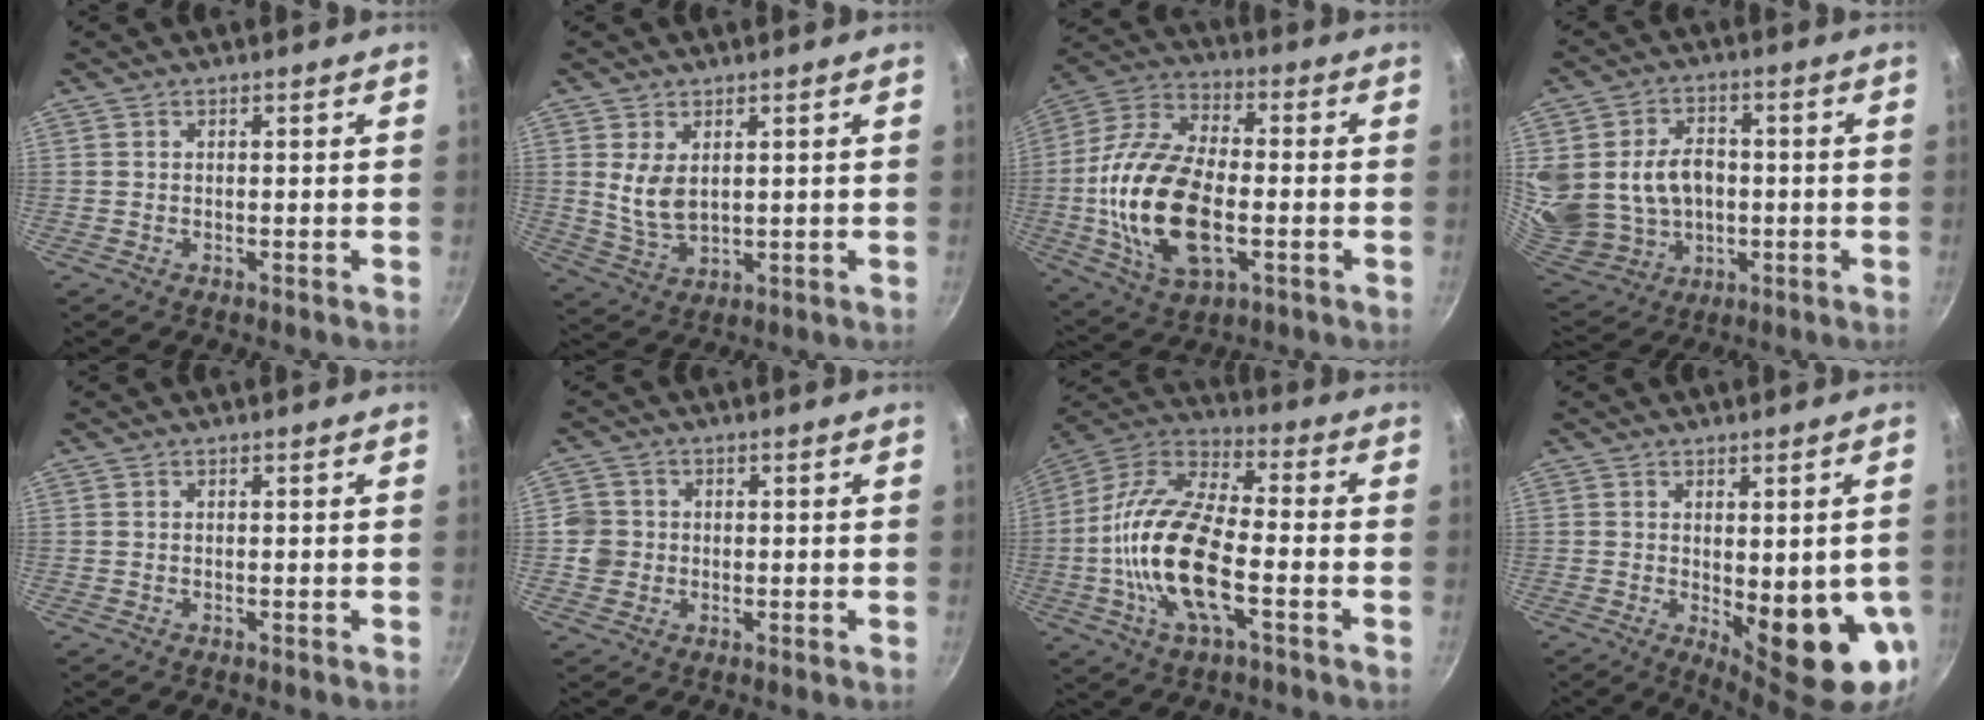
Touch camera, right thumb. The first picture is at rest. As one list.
[{"total": 6.3, "force": [1.7, 3.8, 4.8], "torque": [-0.083, -0.022, 0.044]}, {"total": 21.3, "force": [-3.2, 11.5, 17.6], "torque": [-0.345, 0.023, -0.062]}, {"total": 17.9, "force": [0.7, 14.2, 10.9], "torque": [-0.210, 0.003, 0.035]}, {"total": 0.0}, {"total": 4.1, "force": [-0.4, 4.0, 1.0], "torque": [0.004, 0.011, -0.011]}, {"total": 19.2, "force": [-4.4, 8.1, 16.8], "torque": [-0.324, 0.033, -0.100]}, {"total": 14.8, "force": [-2.2, 5.4, 13.6], "torque": [-0.154, -0.022, -0.014]}]